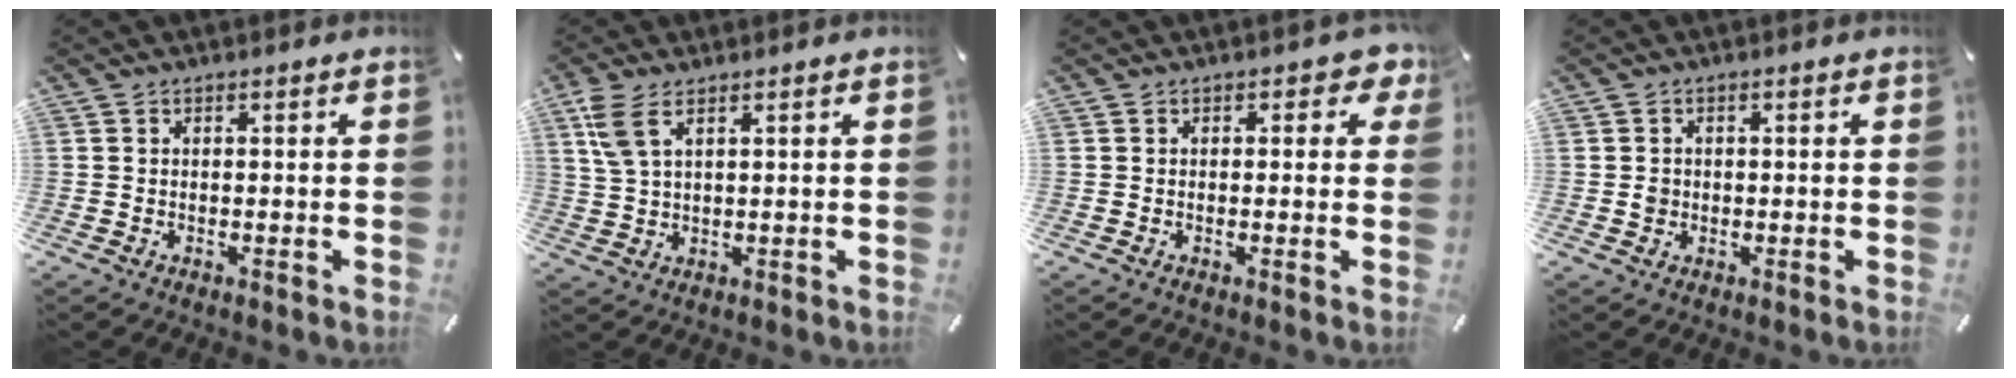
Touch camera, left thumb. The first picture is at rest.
{"total": 6.2, "force": [3.1, 2.5, 4.8], "torque": [-0.109, -0.001, 0.056]}
{"total": 2.6, "force": [0.7, 1.8, 1.7], "torque": [-0.020, 0.004, 0.007]}
{"total": 1.7, "force": [0.0, 1.6, 0.5], "torque": [-0.002, 0.003, -0.004]}